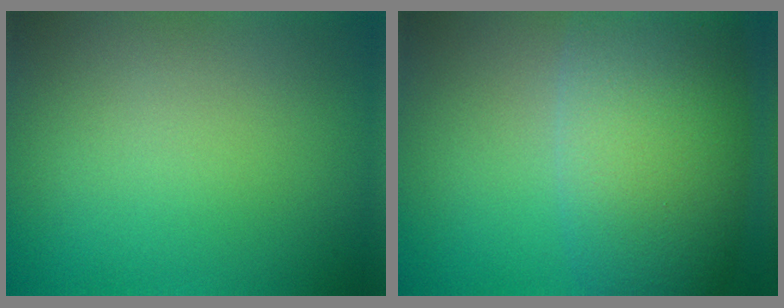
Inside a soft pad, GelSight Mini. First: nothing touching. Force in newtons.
{"total": 11.7, "press": 11.7, "slide": 0.1}